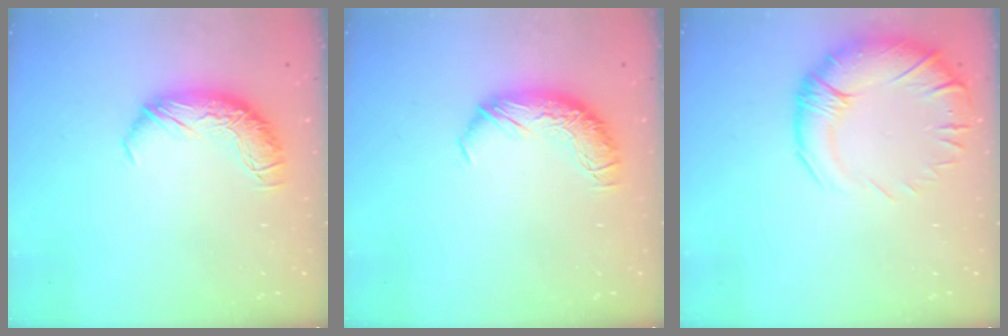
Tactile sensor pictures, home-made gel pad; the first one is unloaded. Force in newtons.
{"total": 0.0}
{"total": 4.5, "press": 2.3, "slide": 3.9}